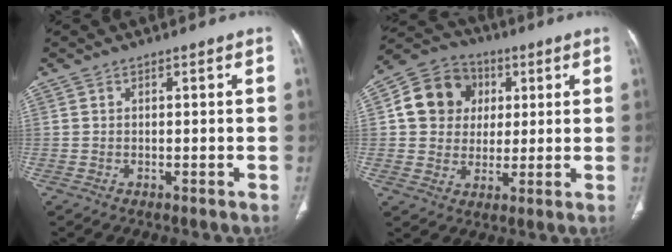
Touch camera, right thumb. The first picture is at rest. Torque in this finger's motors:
{"motor_torque": [-0.92, 0.83, 0.69, -0.34, 0.06]}